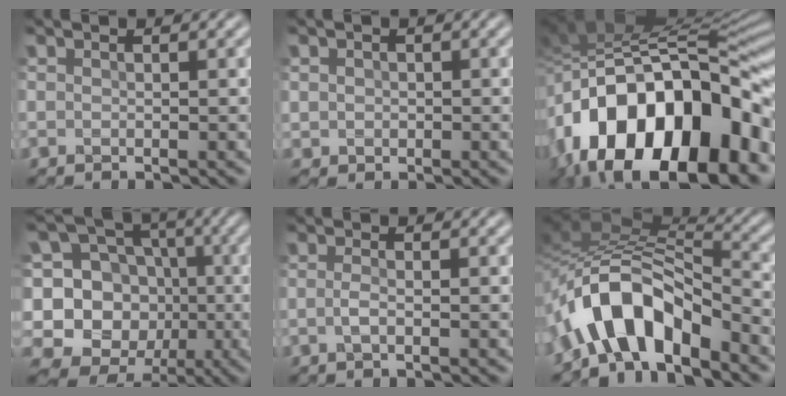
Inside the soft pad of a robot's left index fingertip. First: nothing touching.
{"total": 1.5, "force": [0.4, 1.4, 0.1], "torque": [0.018, 0.002, -0.004]}
{"total": 17.9, "force": [-5.9, 10.1, 13.5], "torque": [-0.224, 0.012, -0.095]}
{"total": 16.4, "force": [0.0, 15.4, 5.7], "torque": [-0.152, 0.031, -0.012]}
{"total": 0.8, "force": [-0.1, 0.1, 0.8], "torque": [-0.020, 0.002, -0.006]}
{"total": 8.4, "force": [-4.6, 3.8, 5.9], "torque": [-0.096, 0.013, -0.090]}